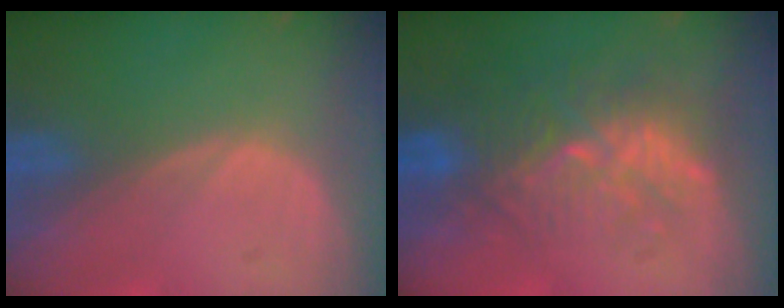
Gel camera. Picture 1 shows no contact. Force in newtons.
{"total": 9.1, "press": 8.4, "slide": 3.4}